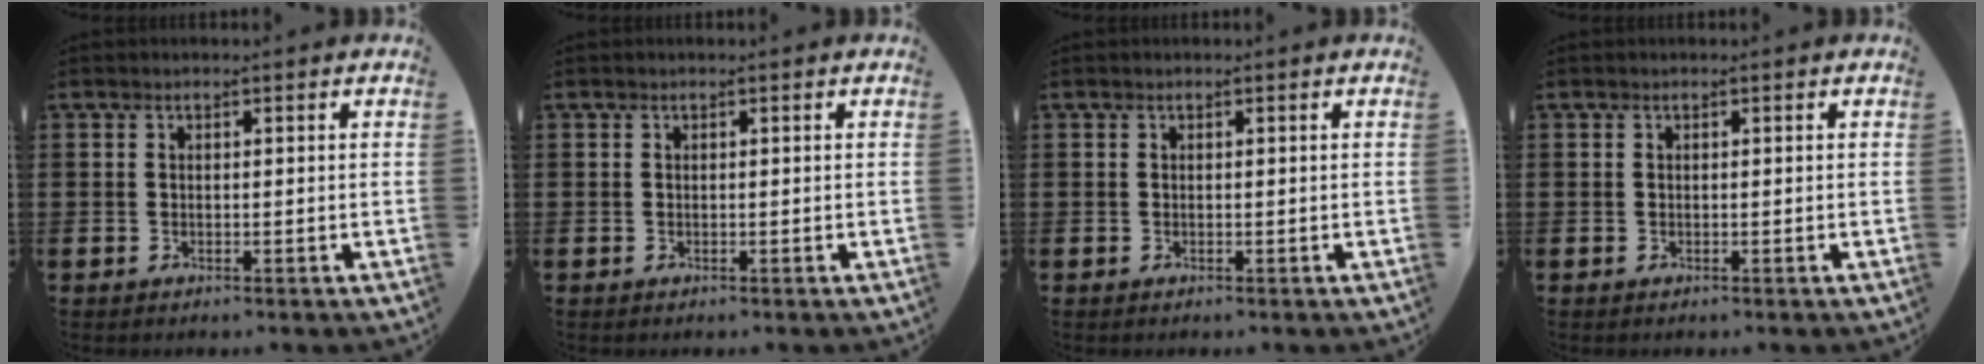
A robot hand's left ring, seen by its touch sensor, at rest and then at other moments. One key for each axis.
{"total": 0.0}
{"total": 0.0}
{"total": 0.0}